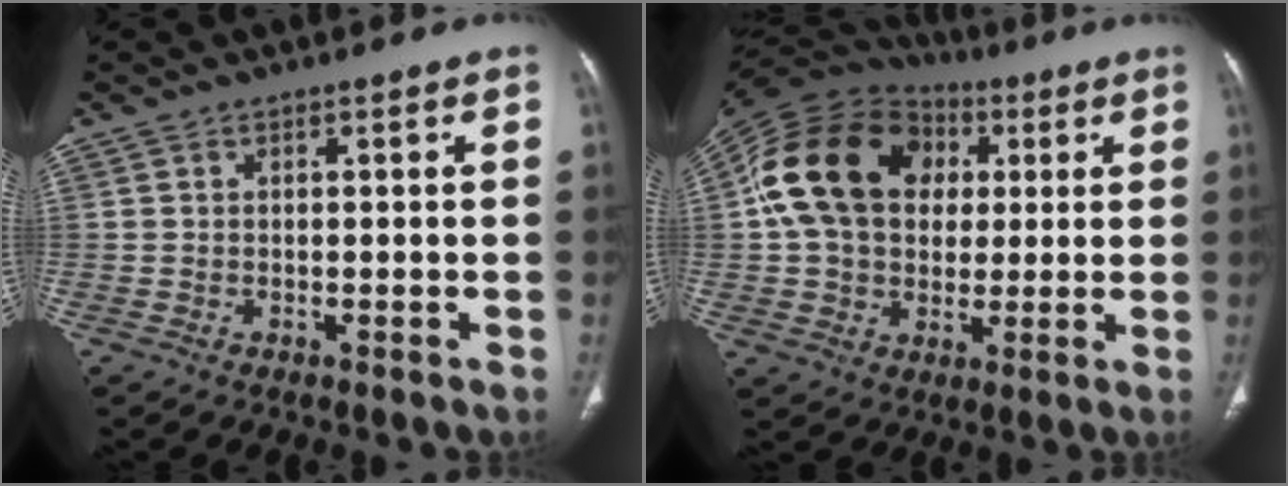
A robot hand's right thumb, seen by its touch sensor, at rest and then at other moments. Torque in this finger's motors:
{"motor_torque": [2.18, 2.82, 1.00, -1.03, 0.17]}